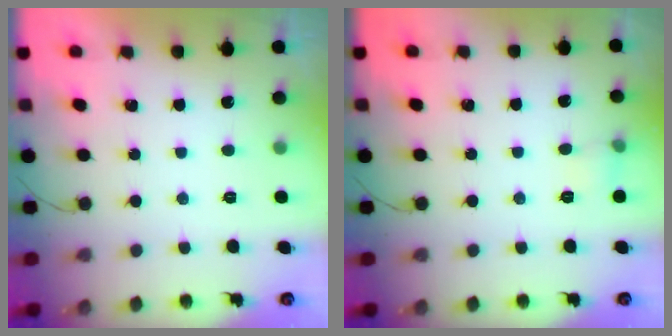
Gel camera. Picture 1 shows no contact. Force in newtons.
{"total": 4.5, "press": 4.3, "slide": 1.3}